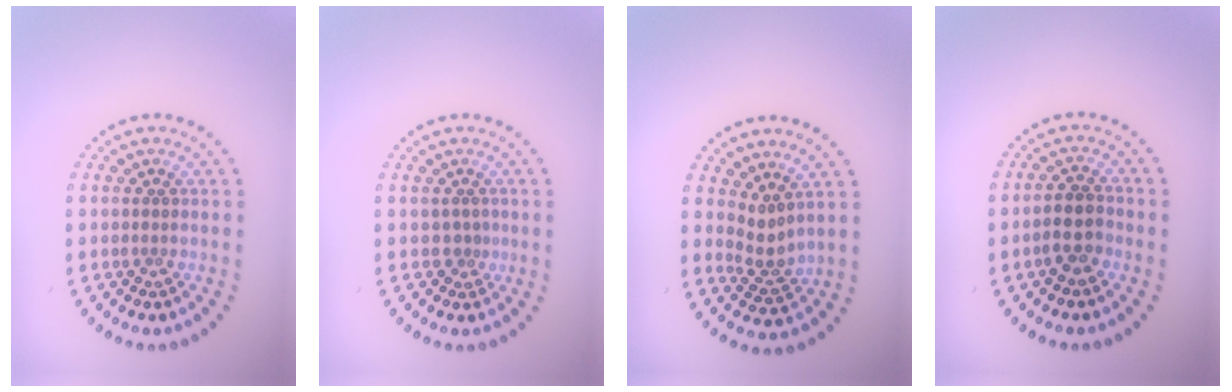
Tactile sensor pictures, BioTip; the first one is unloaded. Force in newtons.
{"total": 0.8, "press": 0.4, "slide": 0.7}
{"total": 2.1, "press": 1.5, "slide": 1.5}
{"total": 2.6, "press": 2.5, "slide": 0.9}